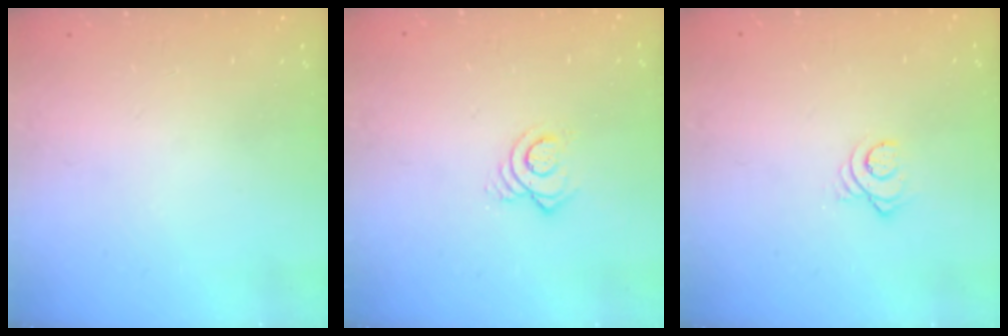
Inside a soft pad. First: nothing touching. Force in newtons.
{"total": 6.5, "press": 6.4, "slide": 0.8}
{"total": 3.3, "press": 3.3, "slide": 0.2}